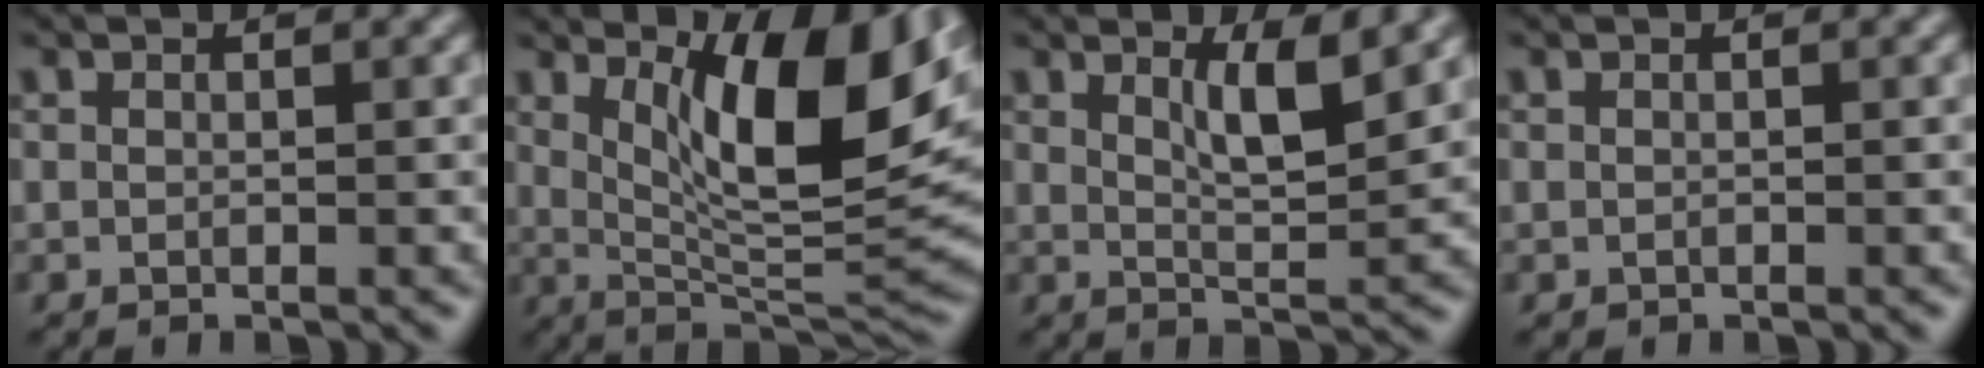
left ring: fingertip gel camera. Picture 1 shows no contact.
{"total": 12.0, "force": [4.0, 3.7, 10.7], "torque": [-0.164, -0.006, 0.073]}
{"total": 3.7, "force": [1.9, 0.8, 3.1], "torque": [-0.050, -0.007, 0.035]}
{"total": 0.0}